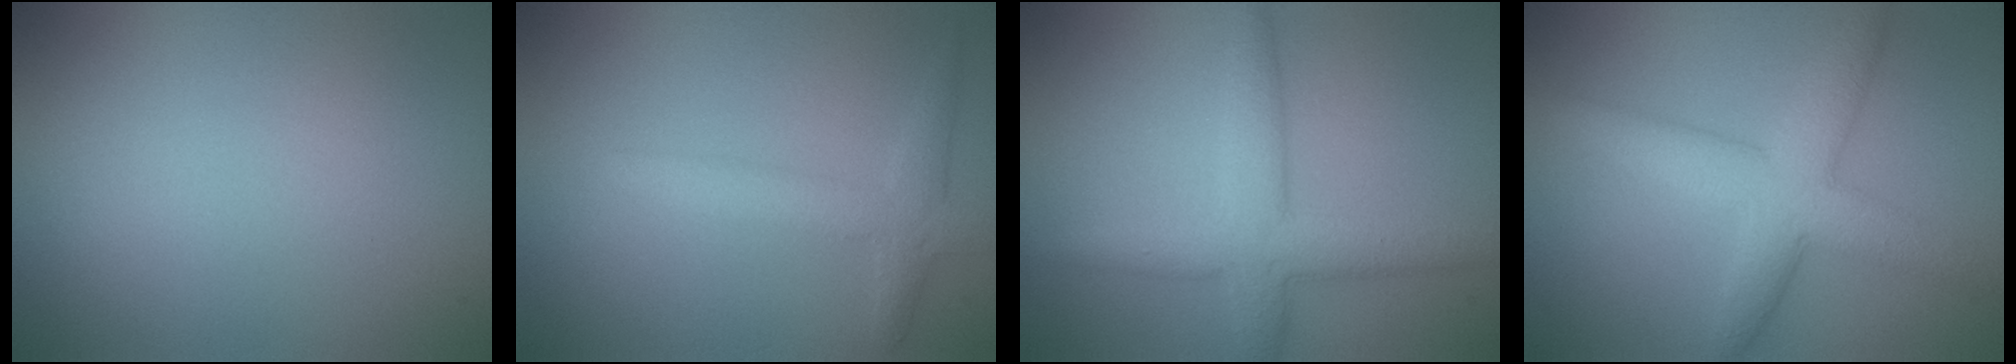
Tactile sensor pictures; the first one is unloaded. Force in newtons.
{"total": 2.8, "press": 2.7, "slide": 0.2}
{"total": 3.3, "press": 3.3, "slide": 0.2}
{"total": 5.2, "press": 5.2, "slide": 0.1}